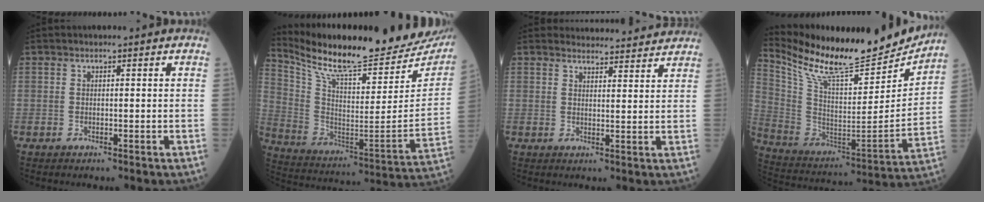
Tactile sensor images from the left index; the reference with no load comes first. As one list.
[{"total": 28.2, "force": [24.8, 4.6, 12.5], "torque": [-0.221, -0.082, 0.353]}, {"total": 8.7, "force": [8.6, 1.3, 0.6], "torque": [0.009, 0.002, 0.088]}, {"total": 22.1, "force": [19.9, 4.2, 8.8], "torque": [-0.171, -0.041, 0.320]}]